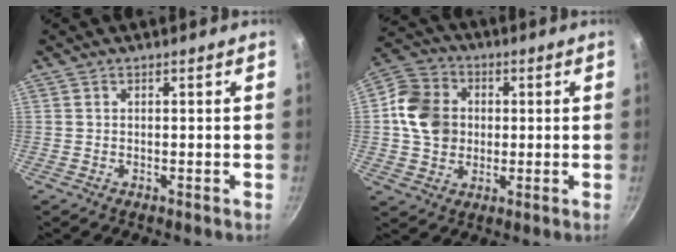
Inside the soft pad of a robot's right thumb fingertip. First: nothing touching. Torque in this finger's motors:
{"motor_torque": [-0.27, 0.40, 0.40, -0.15, 0.06]}